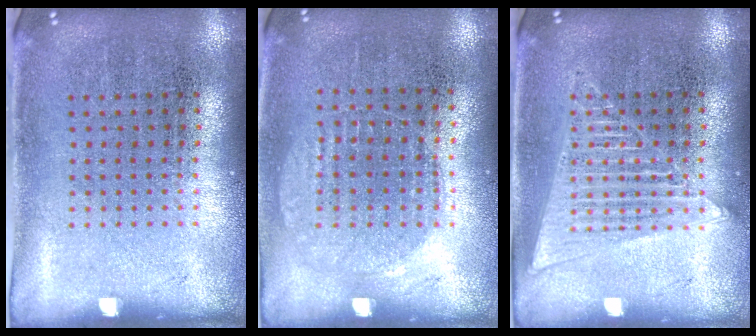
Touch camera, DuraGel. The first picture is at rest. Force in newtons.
{"total": 0.9, "press": 0.9, "slide": 0.3}
{"total": 2.4, "press": 2.4, "slide": 0.3}